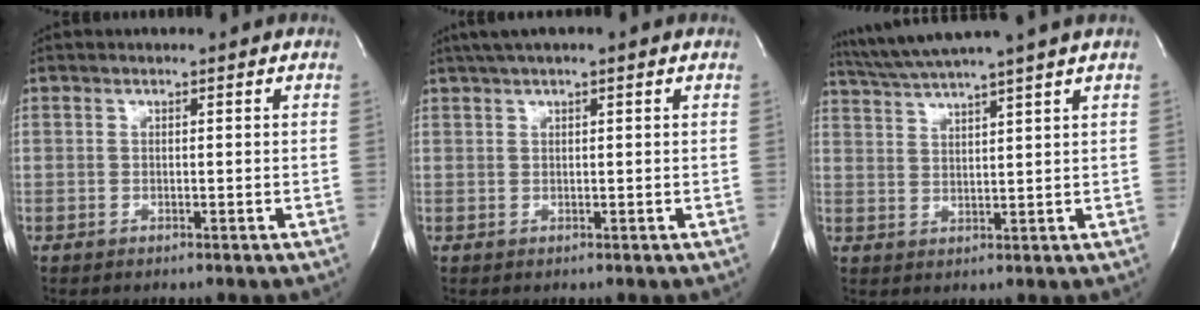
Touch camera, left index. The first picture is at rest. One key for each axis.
{"total": 3.9, "fx": 2.6, "fy": 0.1, "fz": 2.9, "tx": -0.053, "ty": 0.020, "tz": 0.044}
{"total": 8.9, "fx": 7.6, "fy": -2.2, "fz": 4.2, "tx": -0.074, "ty": 0.004, "tz": 0.122}